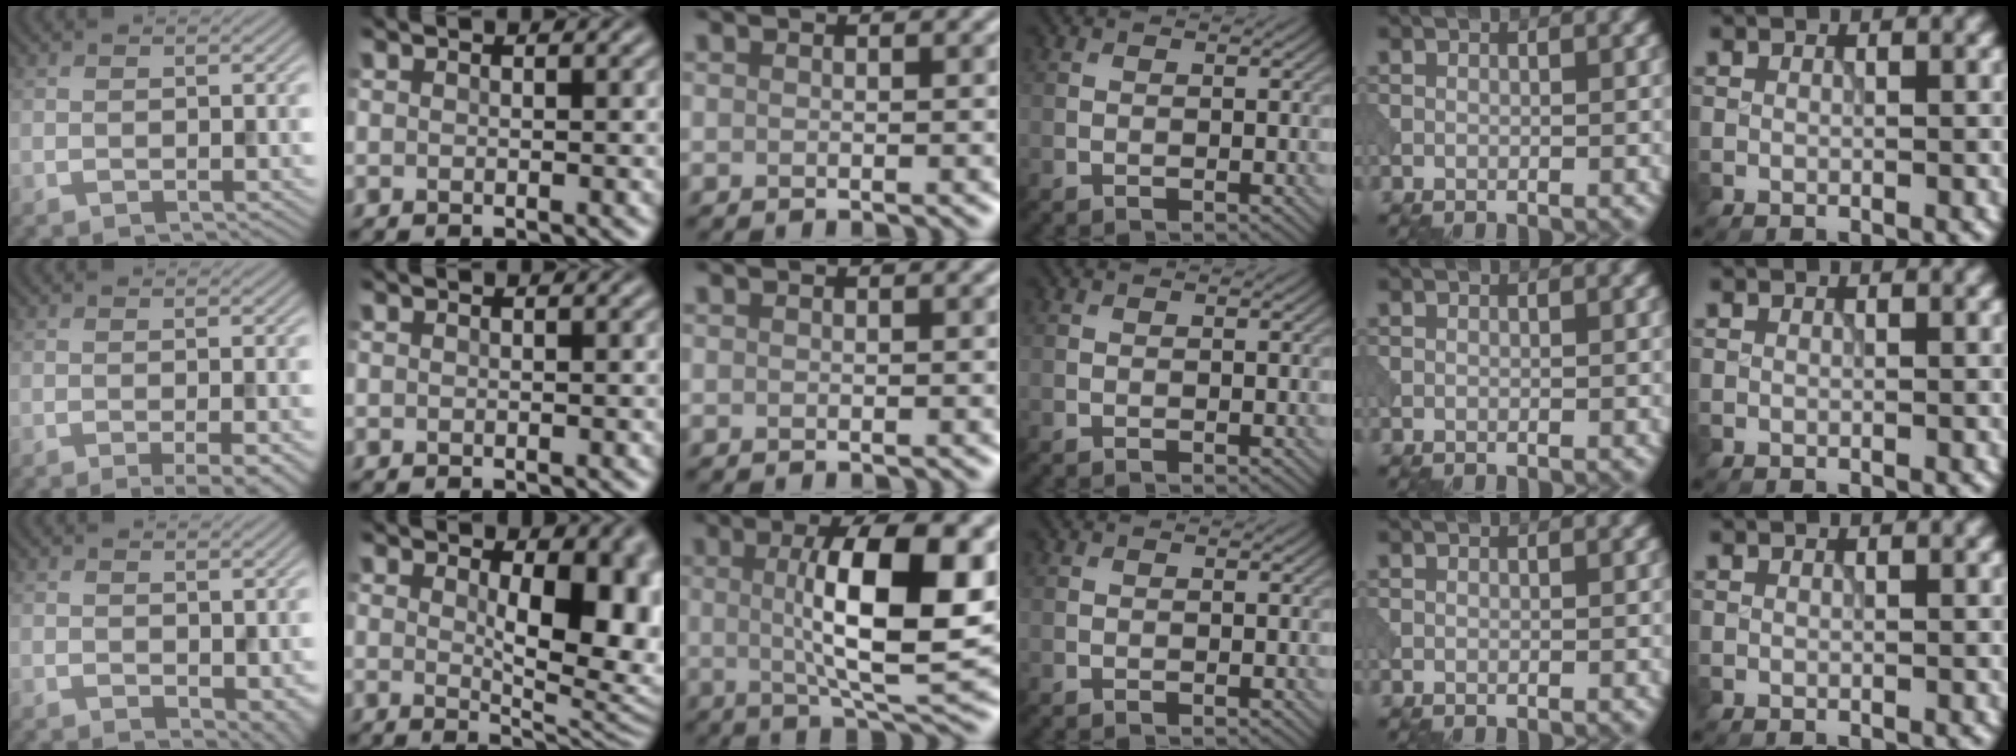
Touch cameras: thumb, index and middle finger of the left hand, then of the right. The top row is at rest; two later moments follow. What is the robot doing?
{"motion": "pour", "object": "beaker"}